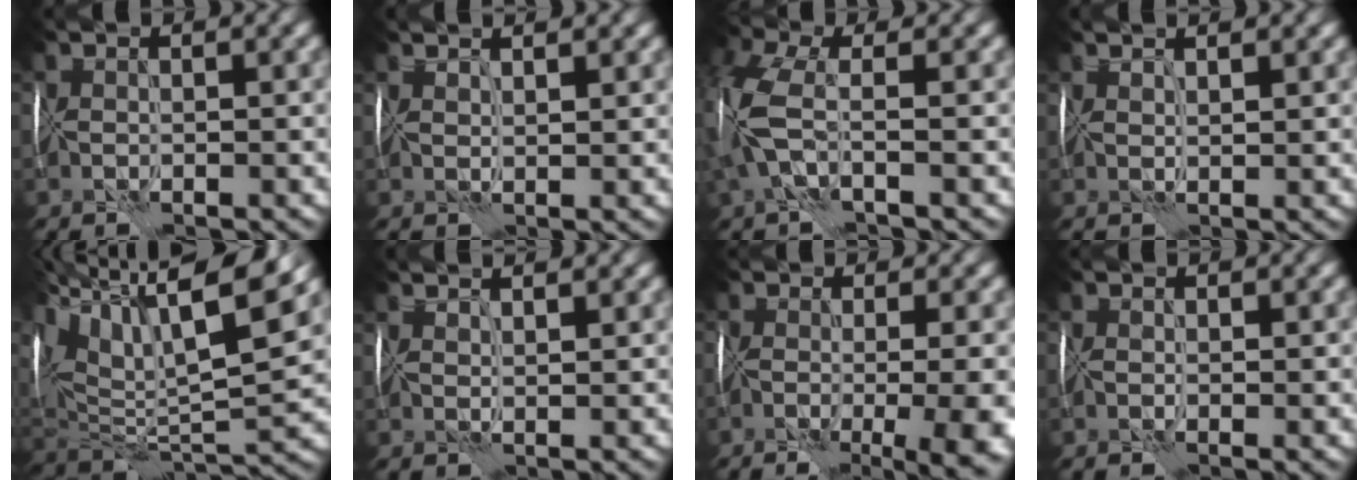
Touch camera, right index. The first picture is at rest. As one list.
[{"total": 3.5, "force": [2.6, 1.3, 1.8], "torque": [-0.009, 0.023, 0.017]}, {"total": 4.7, "force": [-0.7, 2.3, 4.0], "torque": [-0.110, 0.012, -0.027]}, {"total": 2.9, "force": [2.3, 1.0, 1.5], "torque": [-0.007, 0.019, 0.015]}, {"total": 16.2, "force": [9.1, 5.7, 12.1], "torque": [-0.252, 0.038, 0.166]}, {"total": 3.9, "force": [2.9, 1.5, 2.1], "torque": [-0.013, 0.026, 0.019]}, {"total": 12.2, "force": [-4.7, 5.0, 10.1], "torque": [-0.118, -0.012, -0.025]}, {"total": 1.1, "force": [0.2, 0.4, 1.0], "torque": [-0.012, -0.003, 0.007]}]